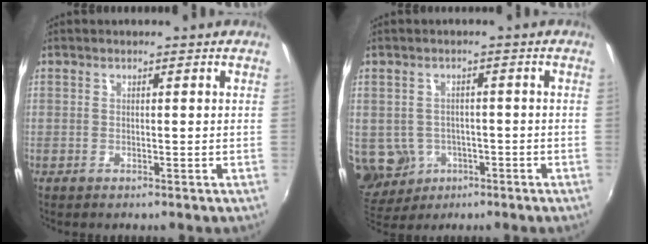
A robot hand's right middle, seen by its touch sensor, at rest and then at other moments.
{"total": 9.3, "force": [-2.6, 8.2, 3.5], "torque": [-0.099, -0.005, -0.021]}